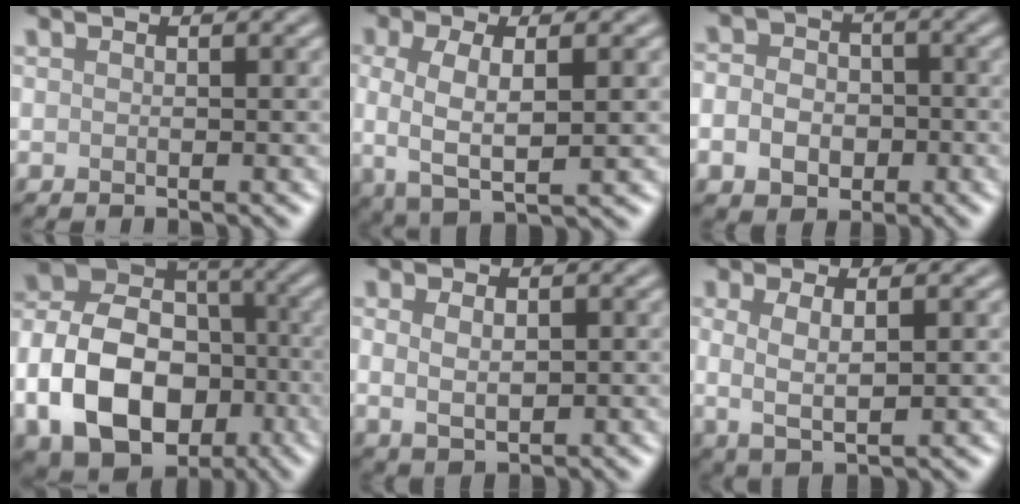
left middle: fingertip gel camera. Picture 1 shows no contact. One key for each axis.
{"total": 4.7, "fx": -0.1, "fy": 1.7, "fz": 4.4, "tx": -0.087, "ty": -0.003, "tz": -0.002}
{"total": 5.1, "fx": -1.1, "fy": 4.2, "fz": 2.7, "tx": -0.035, "ty": -0.003, "tz": -0.033}
{"total": 13.3, "fx": -4.4, "fy": 9.7, "fz": 8.0, "tx": -0.158, "ty": -0.006, "tz": -0.079}
{"total": 2.8, "fx": 0.2, "fy": 1.8, "fz": 2.2, "tx": -0.037, "ty": -0.003, "tz": 0.010}
{"total": 3.1, "fx": 0.3, "fy": 1.0, "fz": 2.9, "tx": -0.058, "ty": -0.004, "tz": 0.007}